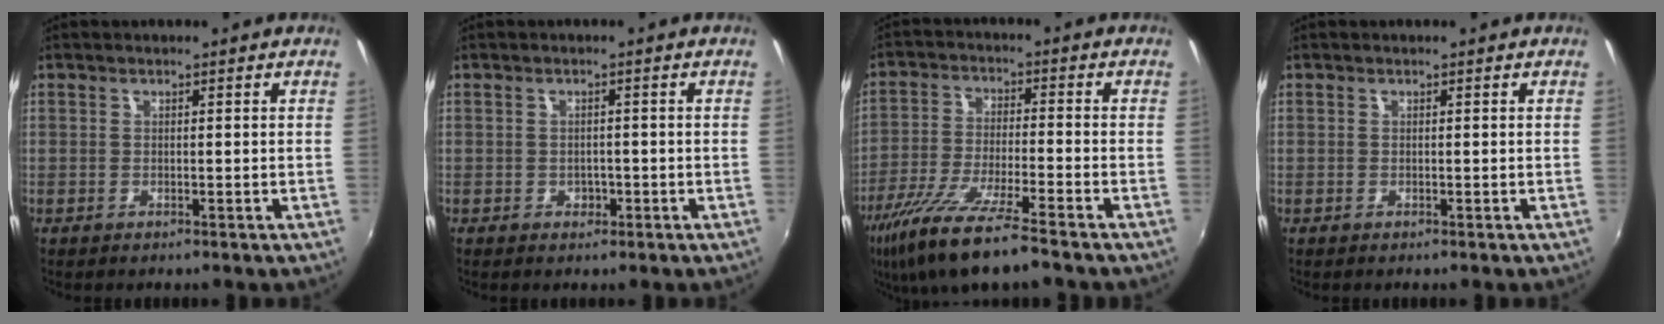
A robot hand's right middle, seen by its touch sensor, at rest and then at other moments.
{"total": 1.8, "force": [-0.6, 1.5, 0.5], "torque": [-0.007, 0.001, -0.005]}
{"total": 14.0, "force": [-10.4, 1.1, 9.3], "torque": [-0.197, -0.035, -0.189]}
{"total": 0.0}